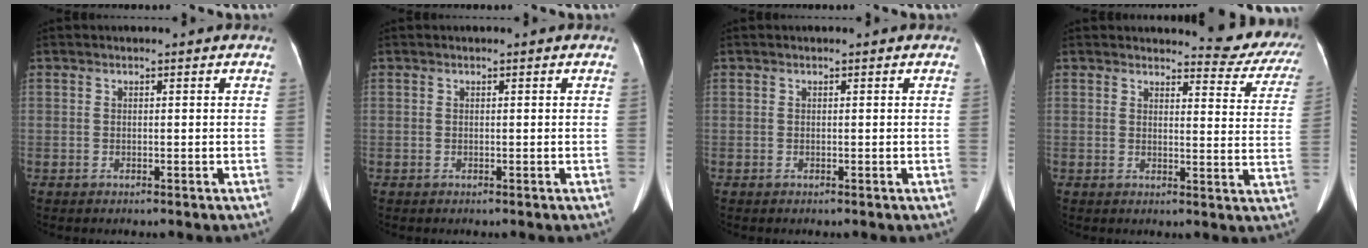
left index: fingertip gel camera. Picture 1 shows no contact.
{"total": 0.0}
{"total": 0.0}
{"total": 10.6, "force": [10.4, 1.9, 1.5], "torque": [0.008, -0.059, 0.089]}